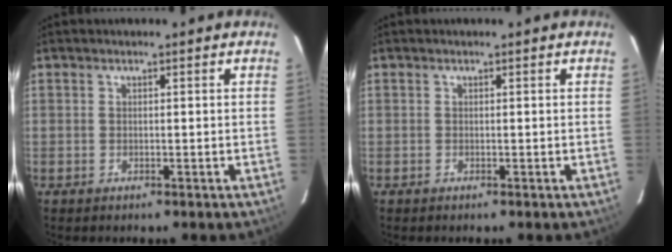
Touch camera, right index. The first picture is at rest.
{"total": 0.0}